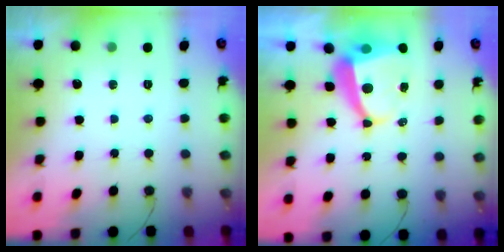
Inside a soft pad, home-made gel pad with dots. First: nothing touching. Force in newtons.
{"total": 7.2, "press": 7.2, "slide": 0.9}